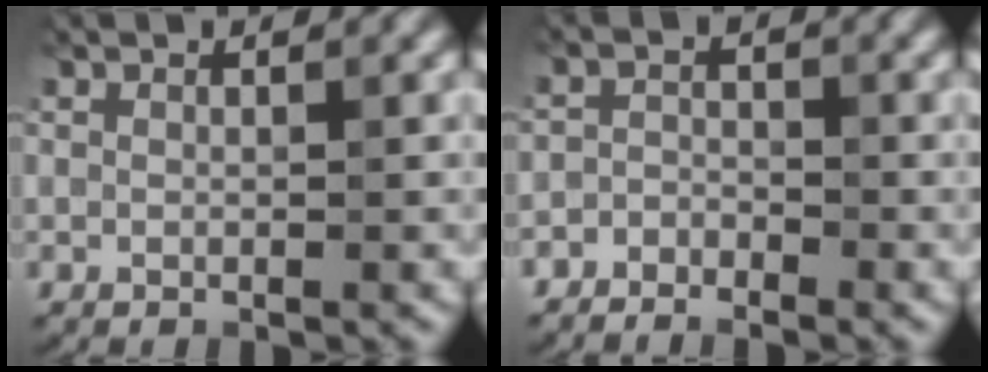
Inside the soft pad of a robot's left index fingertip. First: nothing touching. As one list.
[{"total": 4.2, "force": [-3.7, -0.9, -1.8], "torque": [0.005, -0.014, -0.031]}]